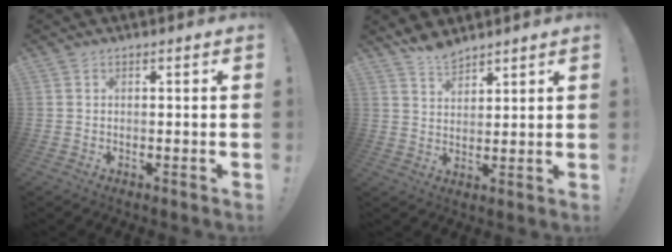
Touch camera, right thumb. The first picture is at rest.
{"total": 5.5, "force": [5.1, 1.6, 1.4], "torque": [-0.028, -0.033, 0.095]}